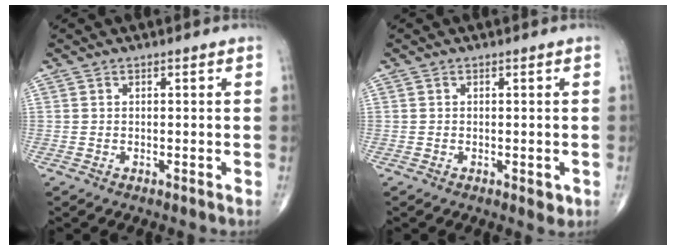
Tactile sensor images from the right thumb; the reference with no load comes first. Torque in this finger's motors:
{"motor_torque": [0.18, 0.27, -0.12, -0.07, 0.07]}